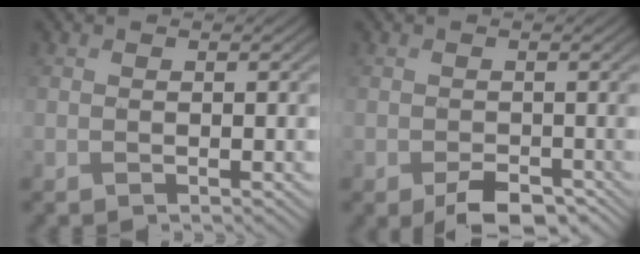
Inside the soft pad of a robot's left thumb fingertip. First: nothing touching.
{"total": 4.2, "force": [-2.7, 2.2, 2.4], "torque": [-0.037, -0.012, -0.038]}